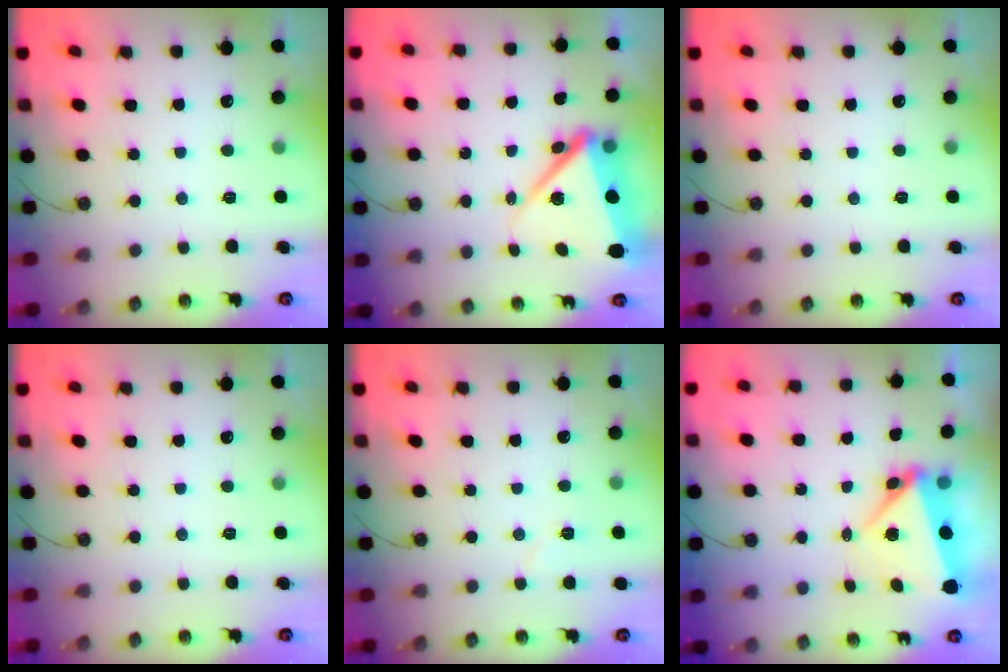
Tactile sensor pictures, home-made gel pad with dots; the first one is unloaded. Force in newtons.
{"total": 10.8, "press": 10.7, "slide": 1.4}
{"total": 0.0}
{"total": 0.0}
{"total": 4.8, "press": 4.2, "slide": 2.3}
{"total": 6.5, "press": 6.2, "slide": 1.9}